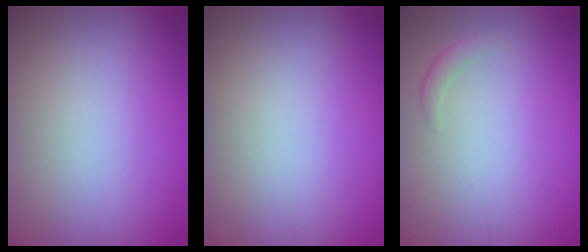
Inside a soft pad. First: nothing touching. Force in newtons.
{"total": 0.0}
{"total": 0.9, "press": 0.9, "slide": 0.0}